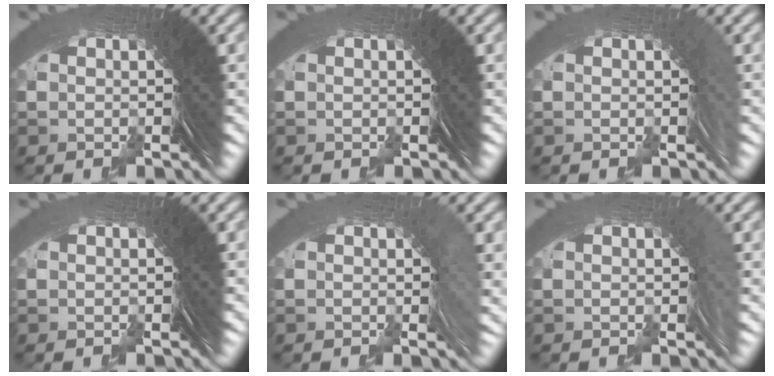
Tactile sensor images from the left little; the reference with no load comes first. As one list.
[{"total": 0.0}, {"total": 0.6, "force": [-0.1, -0.2, 0.5], "torque": [-0.005, 0.007, -0.002]}, {"total": 0.0}, {"total": 1.5, "force": [0.0, -0.2, 1.5], "torque": [-0.019, 0.007, -0.002]}, {"total": 0.9, "force": [0.0, -0.3, 0.8], "torque": [-0.009, 0.007, -0.001]}]